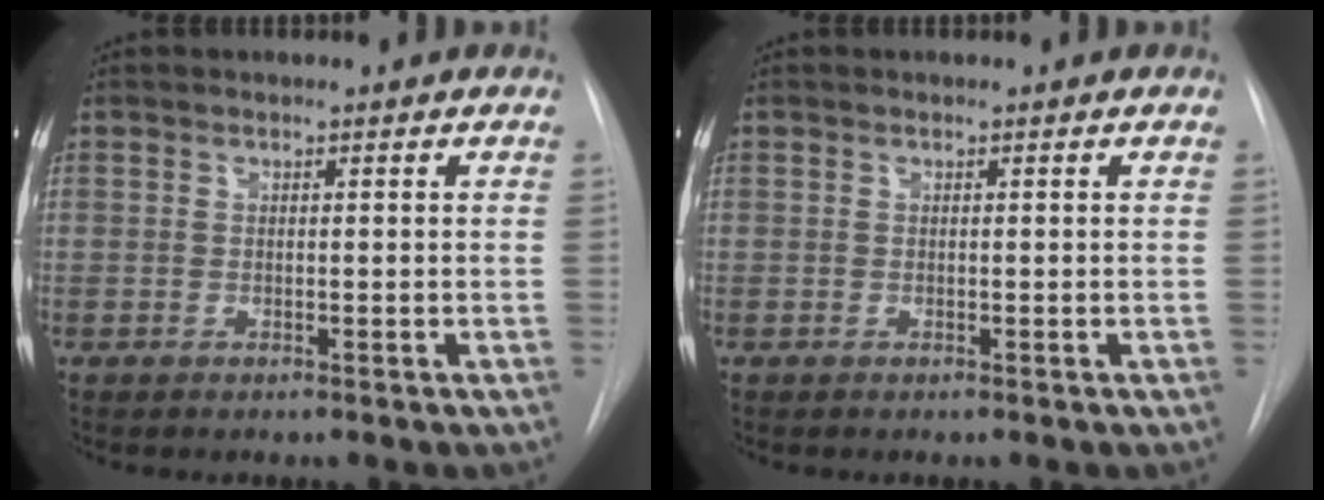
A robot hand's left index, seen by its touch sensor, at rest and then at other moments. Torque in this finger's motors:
{"motor_torque": [0.00, 0.00, 0.01, 0.00]}